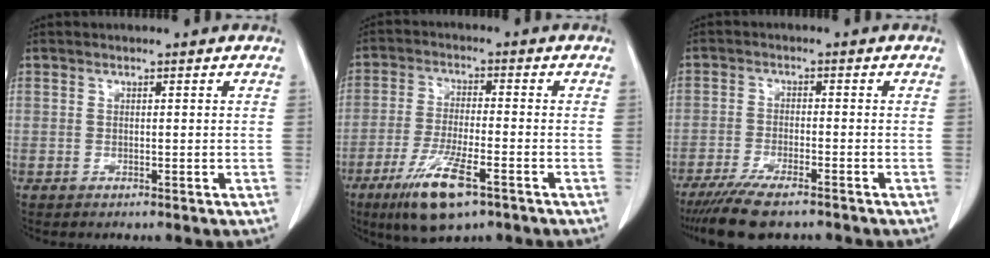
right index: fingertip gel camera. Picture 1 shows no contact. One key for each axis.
{"total": 10.4, "fx": -5.9, "fy": 2.0, "fz": 8.3, "tx": -0.166, "ty": -0.023, "tz": -0.098}
{"total": 9.2, "fx": -7.3, "fy": 1.7, "fz": 5.4, "tx": -0.091, "ty": -0.020, "tz": -0.116}